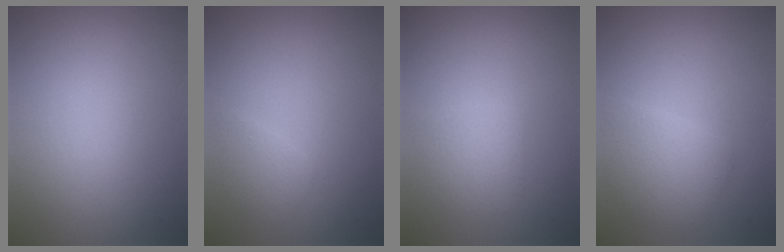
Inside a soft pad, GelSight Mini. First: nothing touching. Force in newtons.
{"total": 1.2, "press": 1.2, "slide": 0.1}
{"total": 1.9, "press": 1.9, "slide": 0.1}
{"total": 2.7, "press": 2.7, "slide": 0.1}